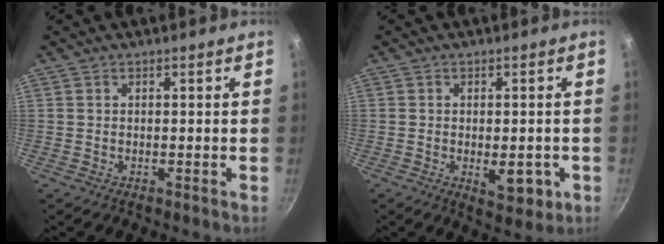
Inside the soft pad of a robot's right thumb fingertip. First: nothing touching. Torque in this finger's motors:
{"motor_torque": [-0.19, 0.18, 0.56, -0.21, 0.00]}